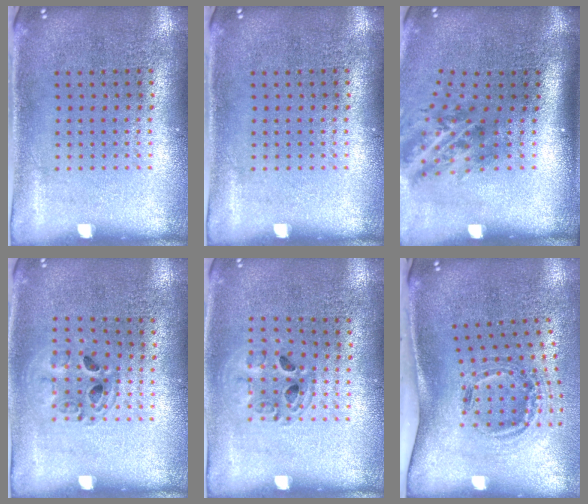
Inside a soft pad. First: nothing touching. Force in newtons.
{"total": 0.0}
{"total": 1.8, "press": 1.2, "slide": 1.4}
{"total": 1.0, "press": 1.0, "slide": 0.2}
{"total": 1.0, "press": 1.0, "slide": 0.2}
{"total": 1.5, "press": 1.1, "slide": 1.0}